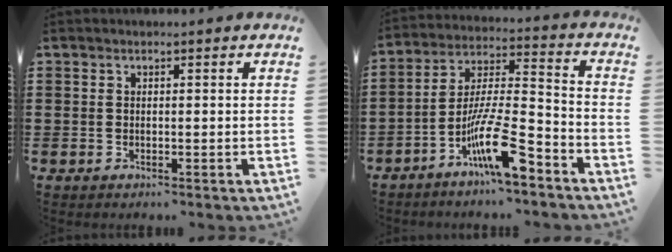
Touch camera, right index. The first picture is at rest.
{"total": 12.1, "force": [-7.6, 1.9, 9.3], "torque": [-0.179, 0.003, -0.141]}